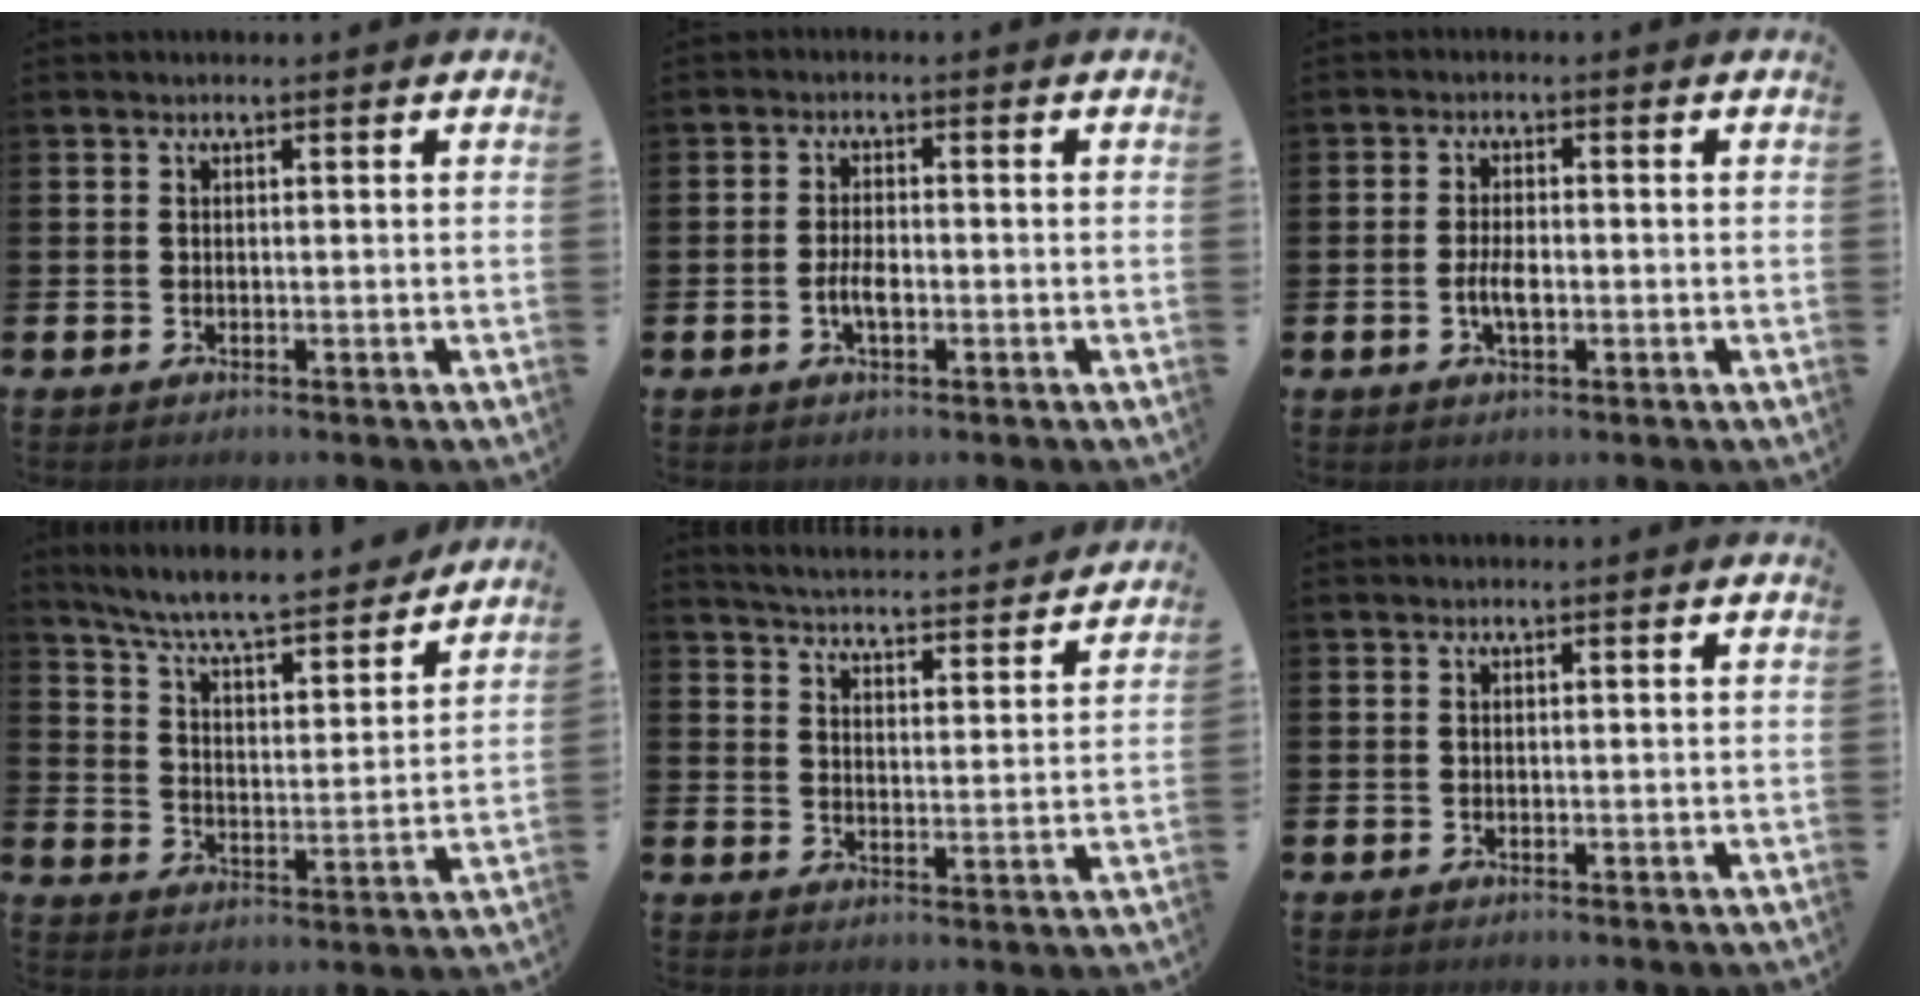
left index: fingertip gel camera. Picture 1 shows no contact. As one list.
[{"total": 2.9, "force": [-0.7, 1.3, 2.5], "torque": [-0.043, 0.002, -0.015]}, {"total": 3.3, "force": [-0.6, 1.4, 2.9], "torque": [-0.058, -0.001, -0.015]}, {"total": 7.9, "force": [7.3, 0.9, 2.8], "torque": [-0.080, -0.060, 0.123]}, {"total": 4.8, "force": [4.8, 0.2, 0.5], "torque": [-0.033, -0.041, 0.080]}, {"total": 0.0}]